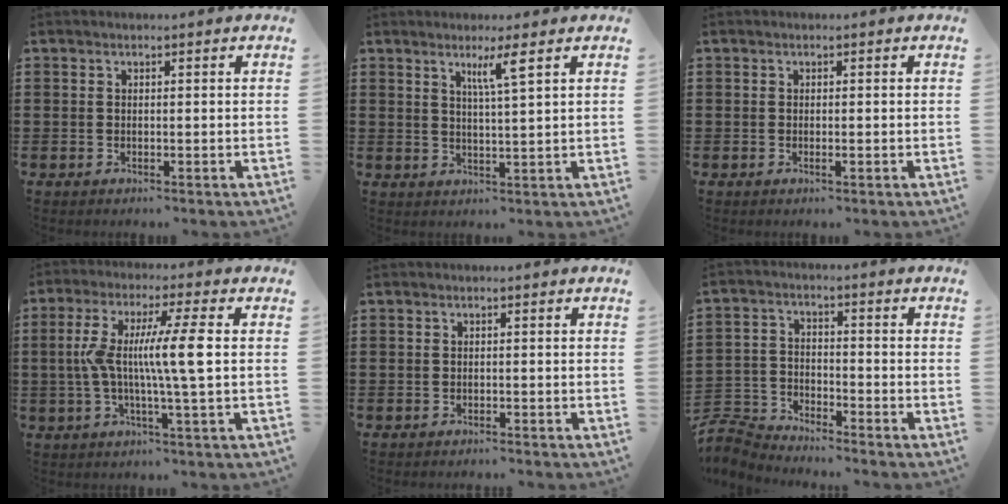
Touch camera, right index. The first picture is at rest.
{"total": 3.8, "force": [2.3, -0.4, 3.0], "torque": [-0.056, -0.007, 0.035]}
{"total": 0.6, "force": [-0.1, 0.1, 0.5], "torque": [-0.010, -0.004, -0.001]}
{"total": 9.5, "force": [0.1, 0.1, 9.5], "torque": [-0.180, -0.005, -0.007]}
{"total": 0.6, "force": [-0.6, 0.0, 0.0], "torque": [-0.002, -0.001, -0.013]}
{"total": 5.1, "force": [-5.0, 1.0, 0.4], "torque": [-0.037, -0.002, -0.110]}